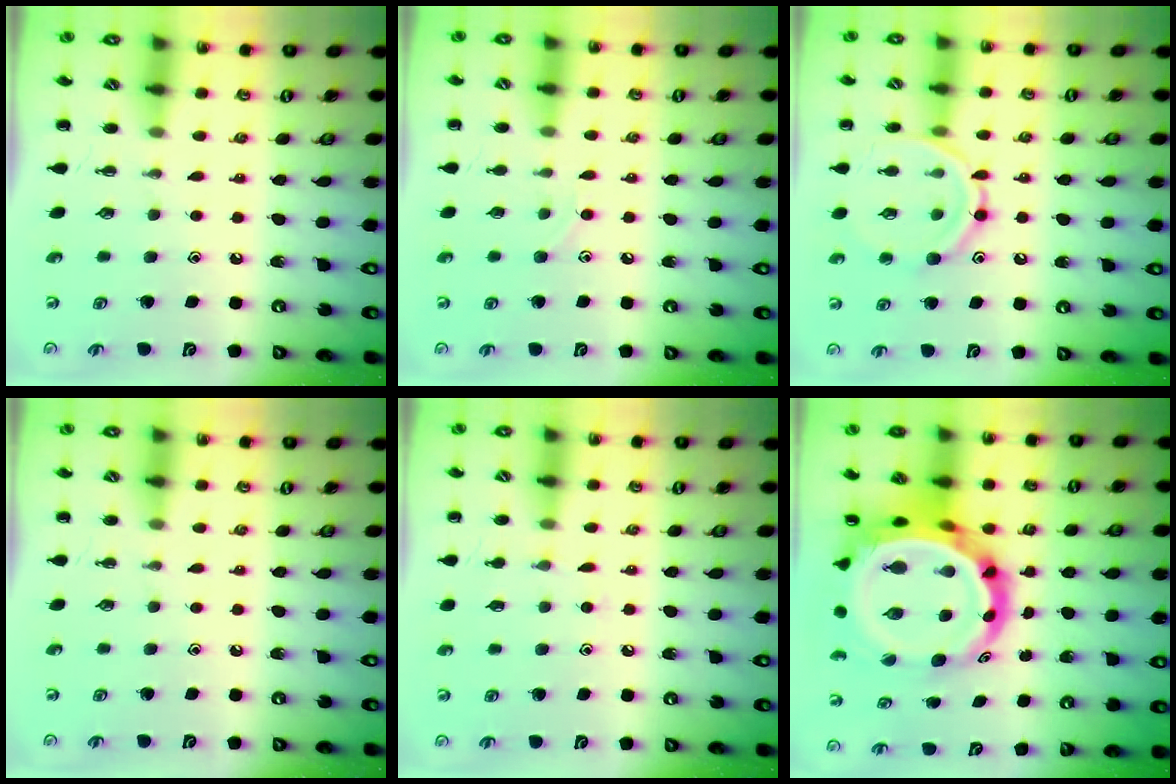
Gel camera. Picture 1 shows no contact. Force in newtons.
{"total": 4.0, "press": 3.8, "slide": 1.2}
{"total": 12.4, "press": 12.3, "slide": 1.1}
{"total": 0.0}
{"total": 5.5, "press": 5.3, "slide": 1.5}
{"total": 16.0, "press": 15.5, "slide": 4.1}